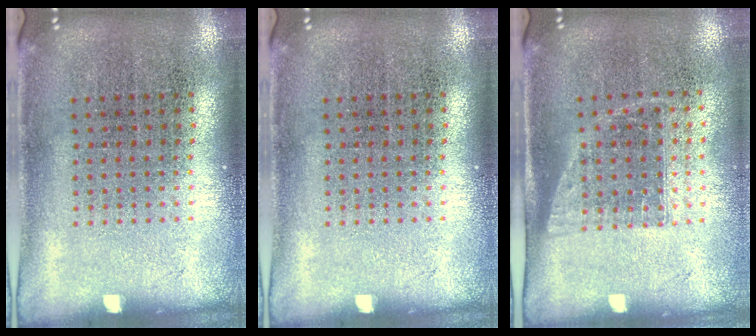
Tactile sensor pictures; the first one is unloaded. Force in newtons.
{"total": 0.0}
{"total": 1.1, "press": 0.9, "slide": 0.6}